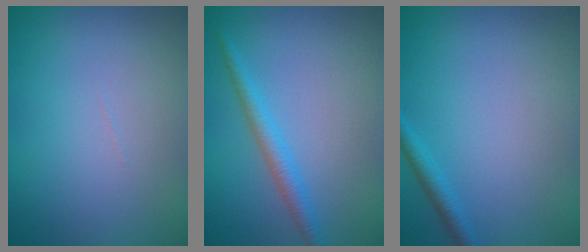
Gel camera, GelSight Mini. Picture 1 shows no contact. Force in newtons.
{"total": 2.0, "press": 2.0, "slide": 0.1}
{"total": 1.3, "press": 1.3, "slide": 0.1}